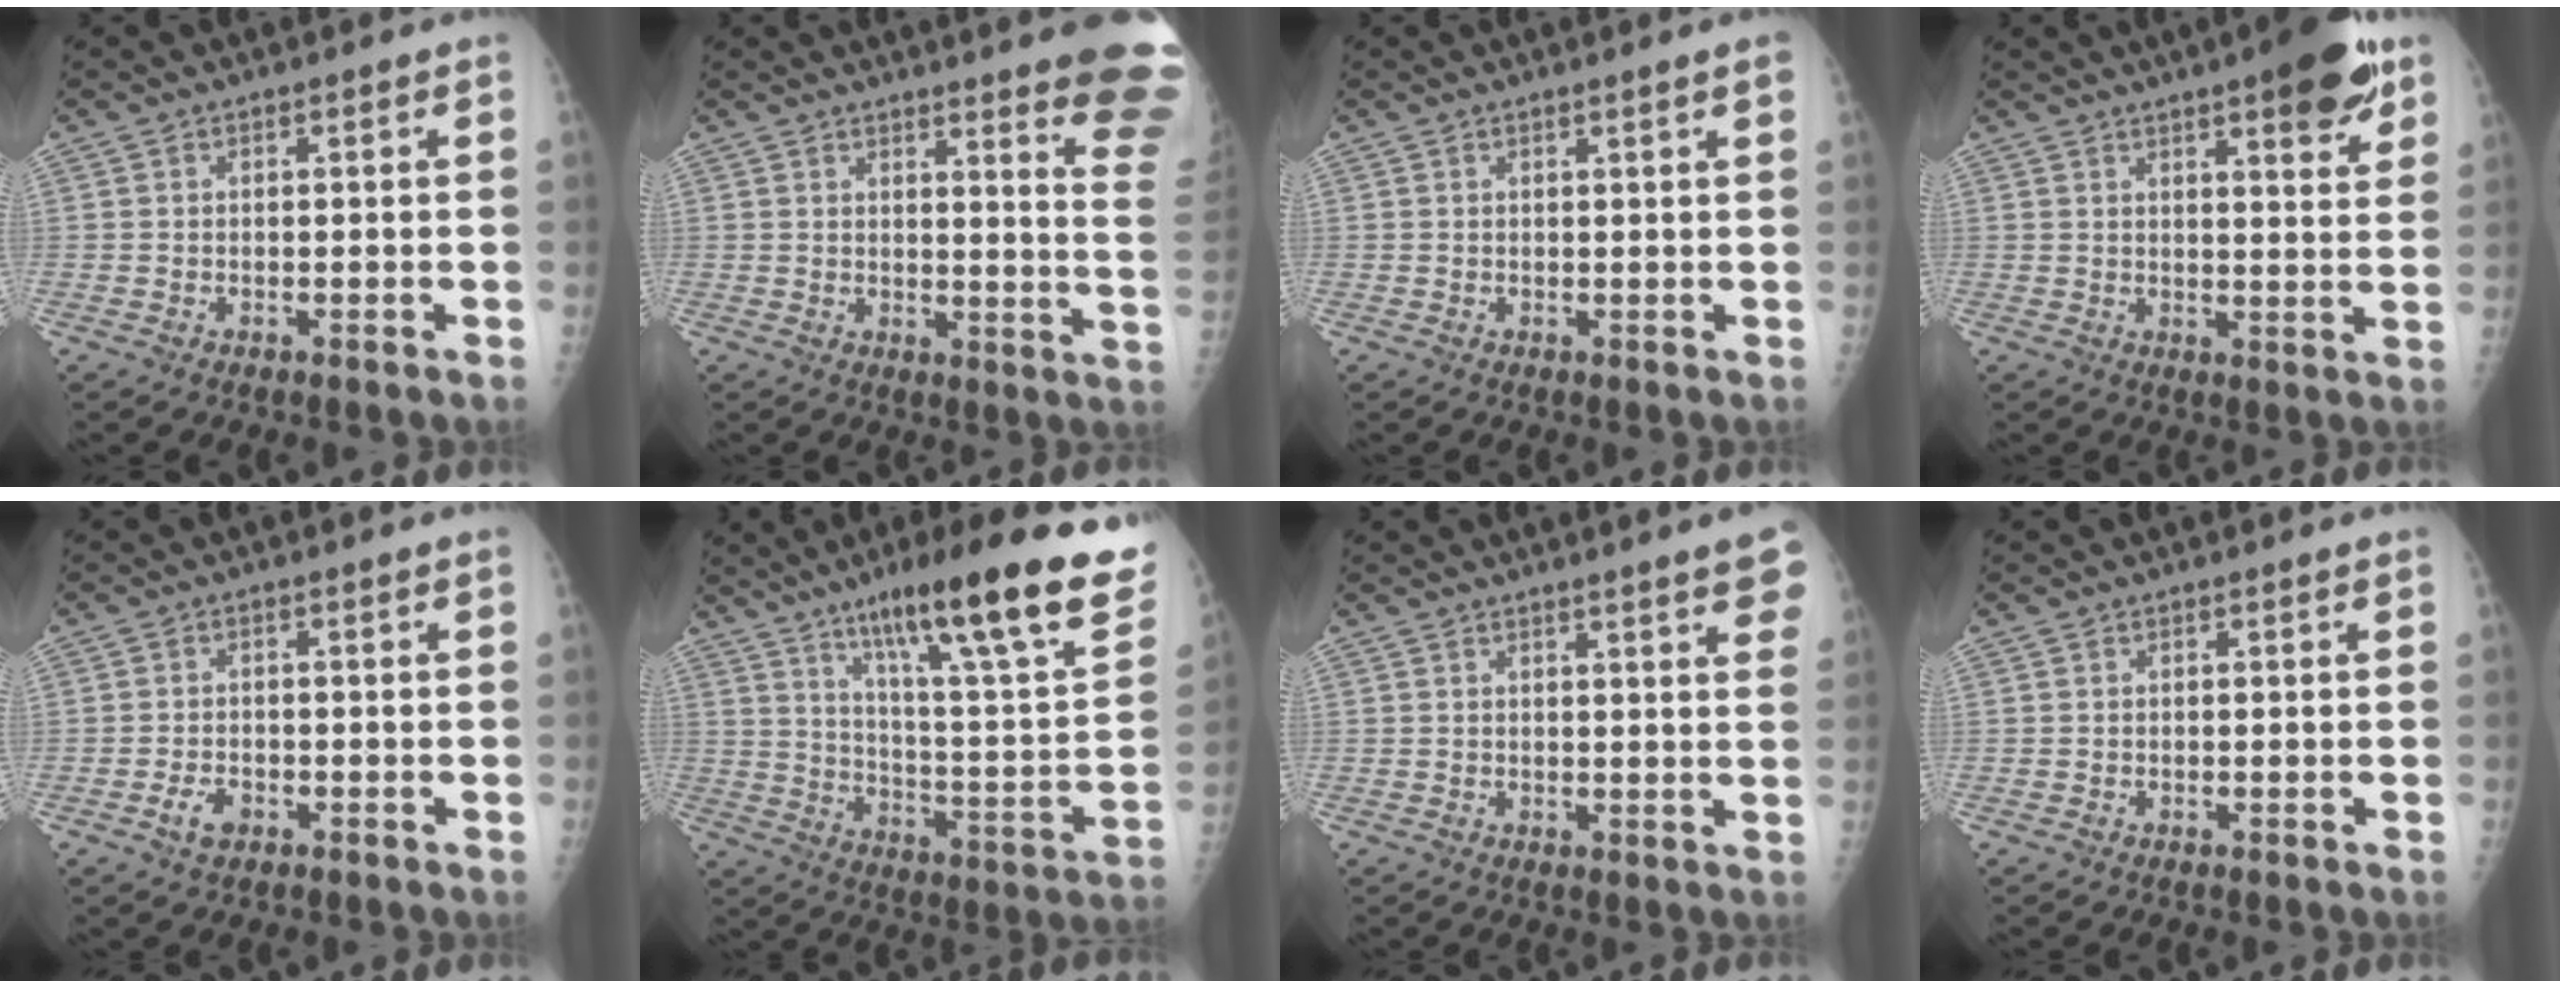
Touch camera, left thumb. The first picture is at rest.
{"total": 16.5, "force": [13.4, 1.0, 9.6], "torque": [-0.092, -0.116, 0.142]}
{"total": 1.8, "force": [1.2, -0.2, 1.3], "torque": [-0.019, -0.001, 0.017]}
{"total": 11.3, "force": [6.7, 2.9, 8.6], "torque": [-0.093, -0.029, 0.086]}
{"total": 2.8, "force": [-1.4, 1.7, 1.7], "torque": [-0.032, 0.006, -0.022]}
{"total": 29.7, "force": [18.5, 4.6, 22.7], "torque": [-0.307, -0.055, 0.277]}
{"total": 7.1, "force": [4.4, 0.9, 5.4], "torque": [-0.049, -0.010, 0.048]}
{"total": 0.0}